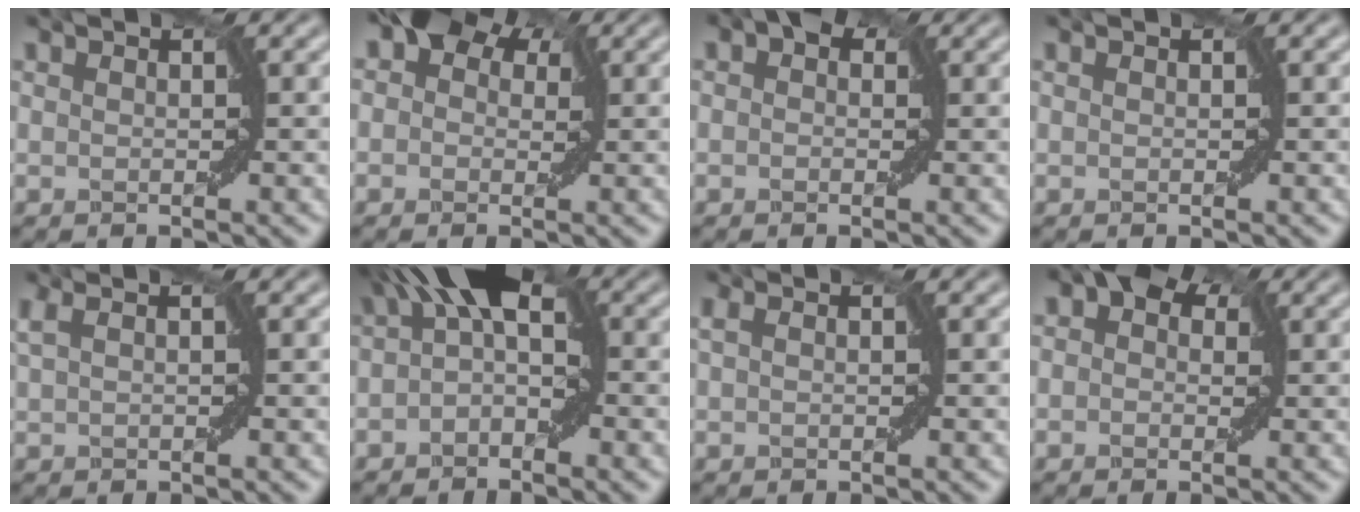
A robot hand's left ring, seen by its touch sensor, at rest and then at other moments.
{"total": 6.1, "force": [2.3, 4.6, 3.4], "torque": [-0.028, 0.029, -0.017]}
{"total": 3.1, "force": [1.3, 2.1, 1.9], "torque": [-0.008, 0.012, -0.013]}
{"total": 0.0}
{"total": 1.4, "force": [0.5, 0.3, 1.2], "torque": [-0.023, 0.006, 0.010]}
{"total": 6.5, "force": [0.9, 3.1, 5.6], "torque": [-0.075, 0.031, -0.009]}
{"total": 0.7, "force": [0.2, 0.1, 0.6], "torque": [-0.014, 0.005, 0.002]}
{"total": 5.4, "force": [2.2, 3.8, 3.2], "torque": [-0.018, 0.021, -0.019]}